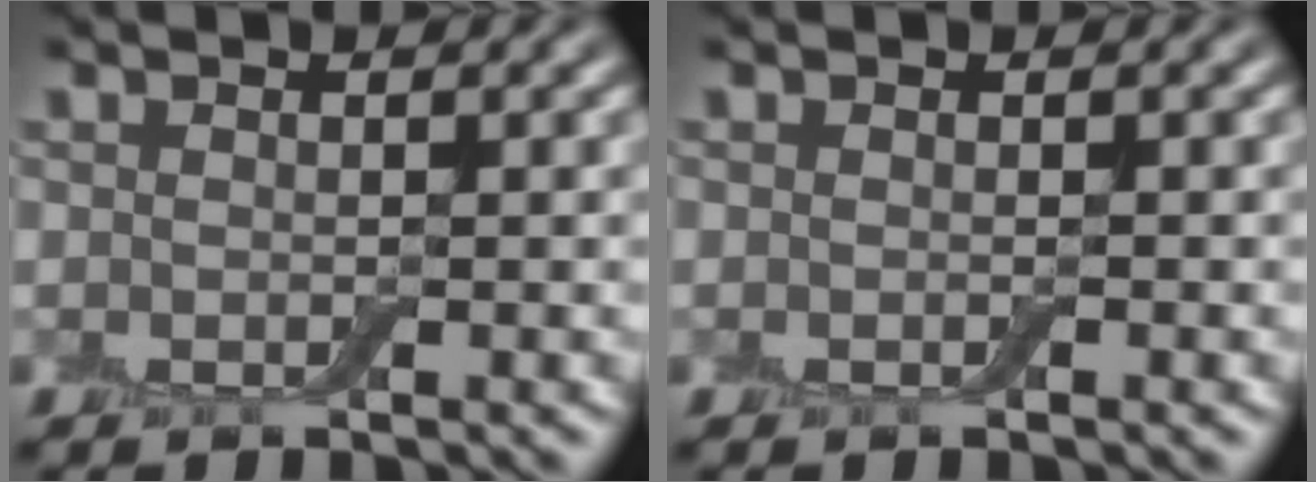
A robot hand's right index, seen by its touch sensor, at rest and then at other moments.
{"total": 0.0}